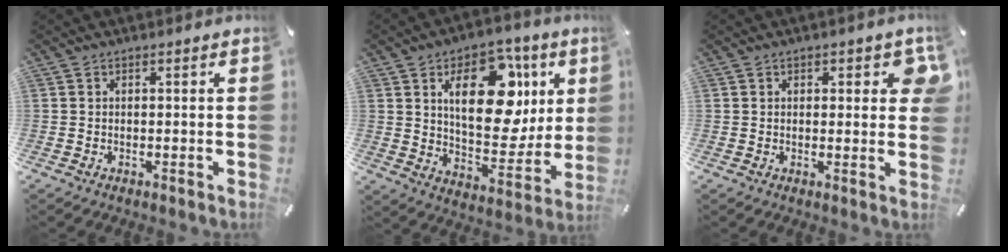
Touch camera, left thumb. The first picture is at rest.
{"total": 21.1, "force": [7.7, 12.4, 15.2], "torque": [-0.214, -0.033, 0.125]}
{"total": 3.8, "force": [1.5, 2.0, 2.9], "torque": [-0.028, -0.004, 0.019]}